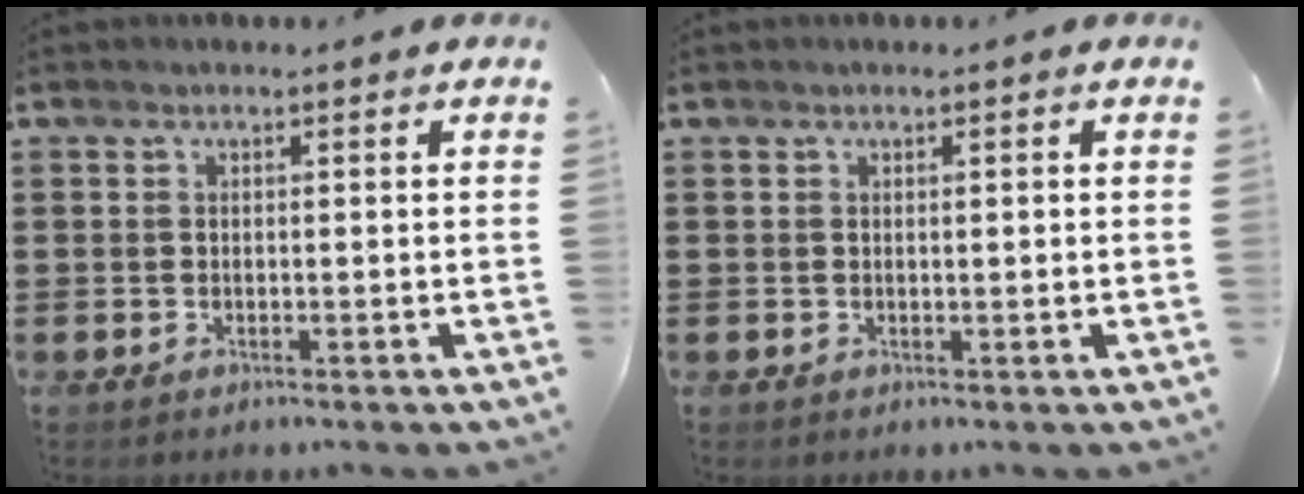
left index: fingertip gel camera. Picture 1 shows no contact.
{"total": 0.7, "force": [0.2, 0.1, 0.6], "torque": [-0.012, -0.002, 0.005]}